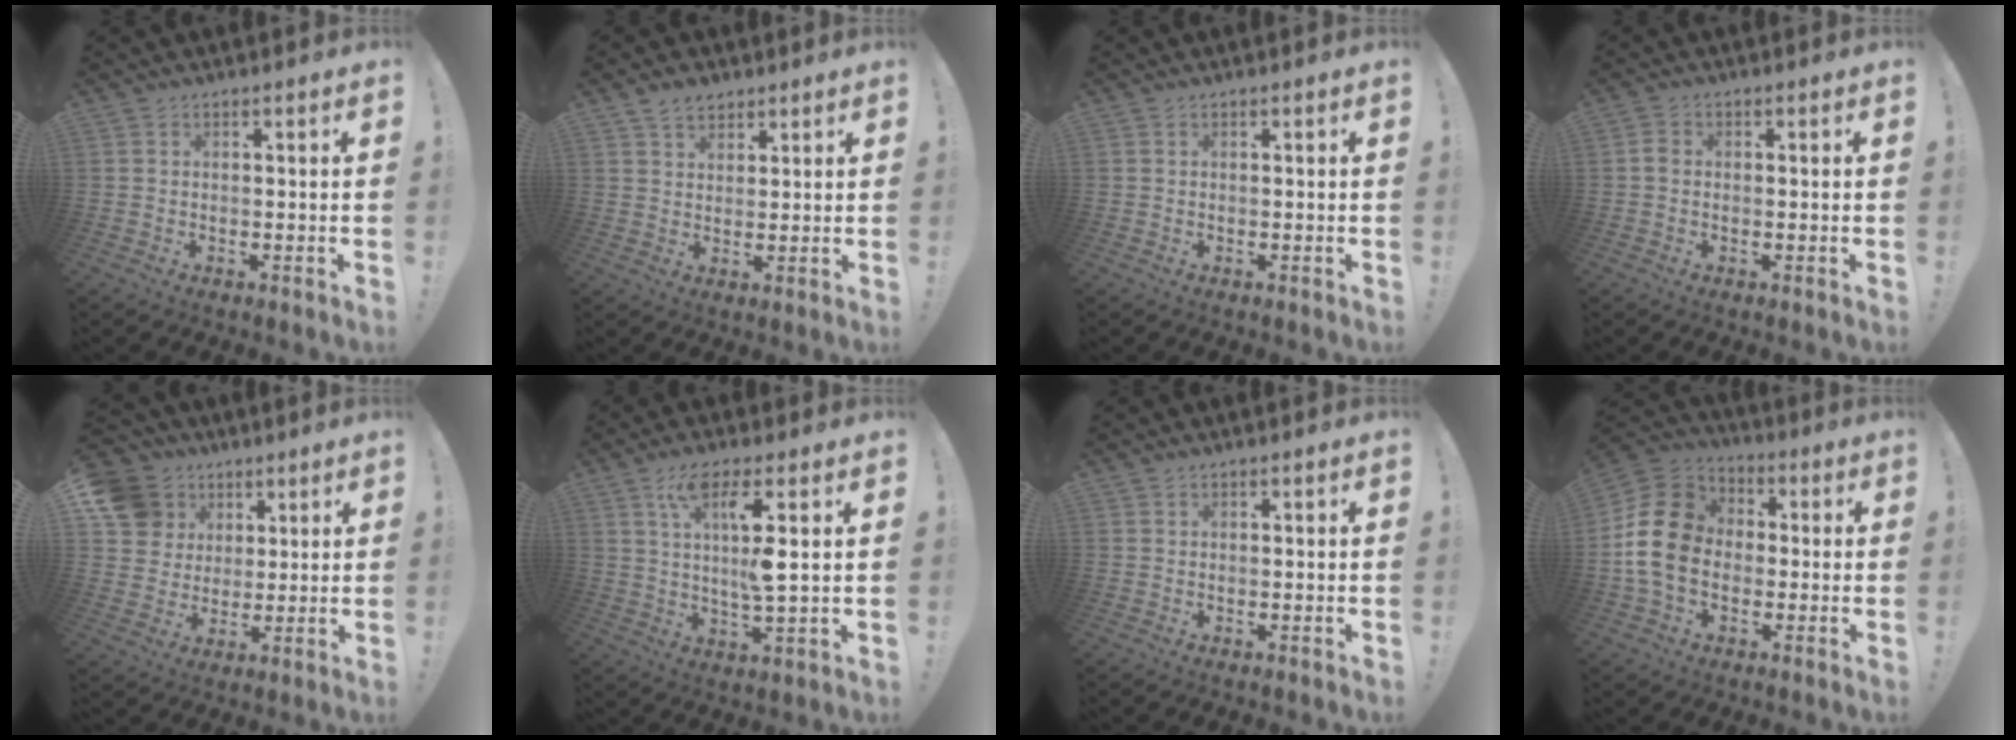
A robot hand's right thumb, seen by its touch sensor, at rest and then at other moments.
{"total": 4.8, "force": [3.4, 3.0, 1.5], "torque": [-0.023, -0.014, 0.062]}
{"total": 0.0}
{"total": 1.8, "force": [-0.2, 1.5, 1.1], "torque": [-0.027, 0.010, -0.002]}
{"total": 13.3, "force": [5.3, 11.3, 4.5], "torque": [-0.065, -0.021, 0.112]}
{"total": 10.2, "force": [4.1, 1.1, 9.3], "torque": [-0.169, -0.012, 0.064]}
{"total": 0.0}
{"total": 16.1, "force": [-0.8, 13.1, 9.4], "torque": [-0.168, 0.027, -0.005]}